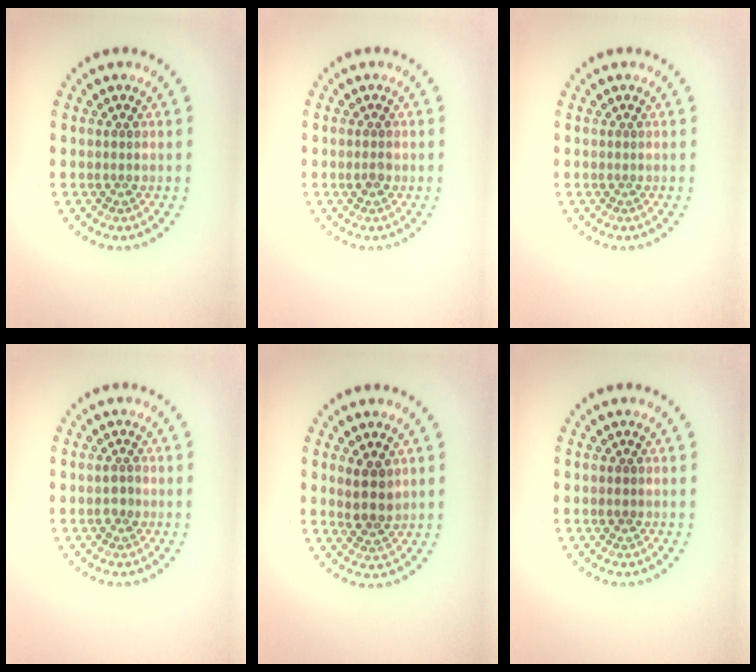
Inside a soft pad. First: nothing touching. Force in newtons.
{"total": 0.9, "press": 0.9, "slide": 0.1}
{"total": 0.0}
{"total": 1.1, "press": 1.1, "slide": 0.2}
{"total": 2.9, "press": 2.6, "slide": 1.3}
{"total": 0.8, "press": 0.8, "slide": 0.1}